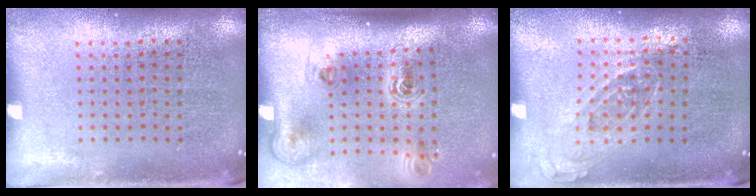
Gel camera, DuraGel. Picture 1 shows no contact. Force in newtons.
{"total": 2.3, "press": 1.5, "slide": 1.7}
{"total": 0.8, "press": 0.8, "slide": 0.3}